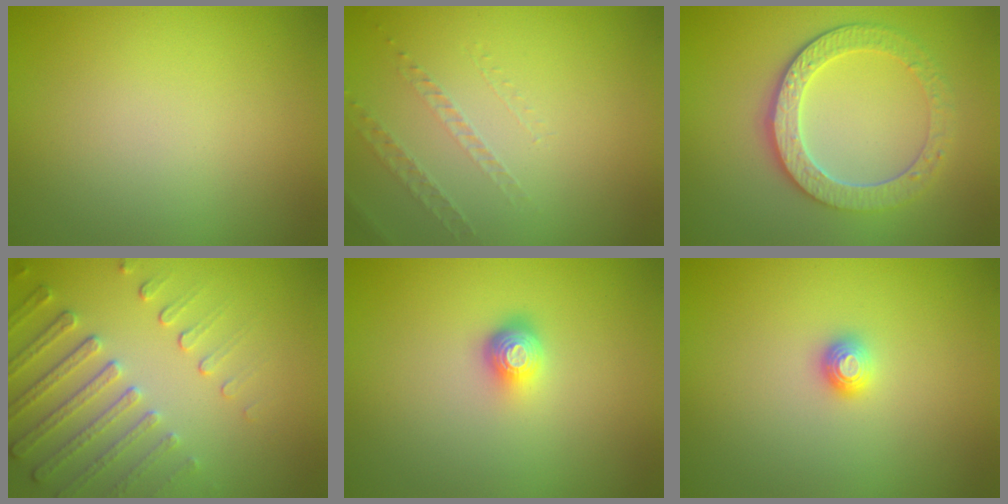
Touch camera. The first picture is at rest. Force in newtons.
{"total": 1.1, "press": 0.6, "slide": 0.9}
{"total": 4.6, "press": 4.1, "slide": 2.1}
{"total": 4.8, "press": 3.7, "slide": 3.1}
{"total": 2.0, "press": 1.5, "slide": 1.4}
{"total": 1.2, "press": 1.1, "slide": 0.3}